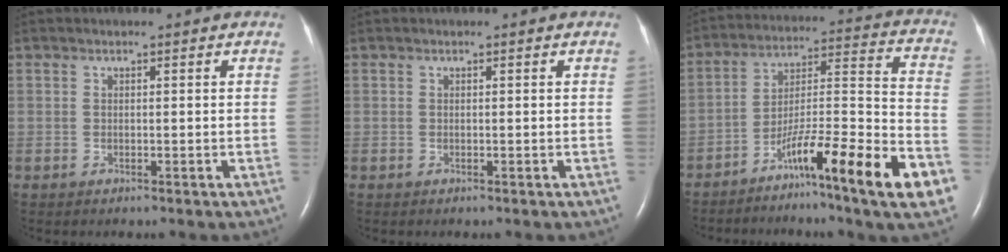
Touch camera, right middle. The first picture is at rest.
{"total": 0.0}
{"total": 18.3, "force": [-10.3, 0.1, 15.1], "torque": [-0.222, -0.007, -0.166]}